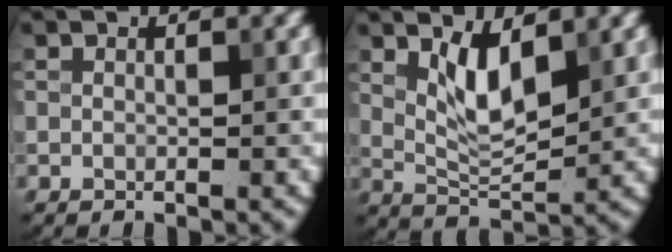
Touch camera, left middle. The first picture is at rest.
{"total": 4.2, "force": [1.7, 1.6, 3.5], "torque": [-0.073, -0.006, 0.035]}